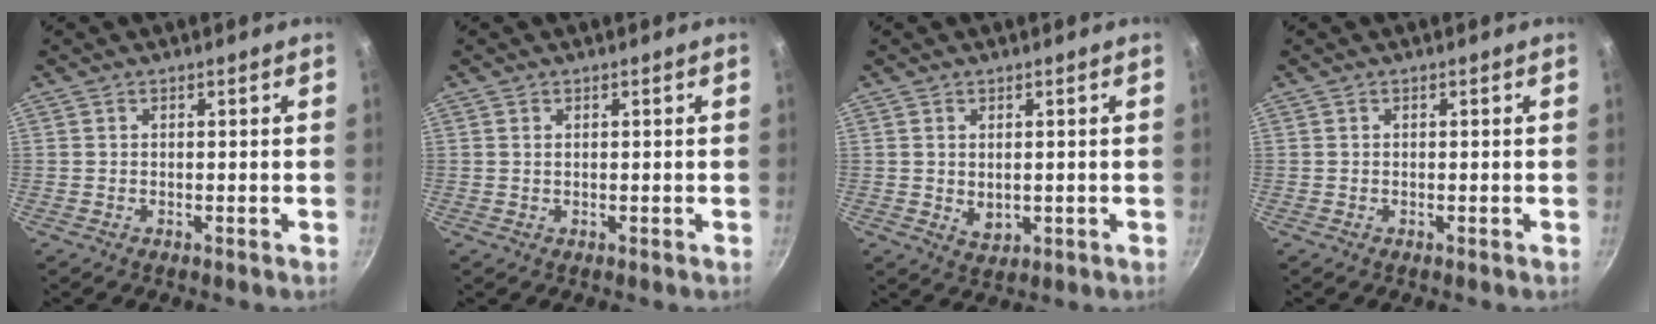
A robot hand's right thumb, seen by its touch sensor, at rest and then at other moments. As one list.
[{"total": 0.6, "force": [0.2, 0.4, 0.5], "torque": [-0.008, 0.001, 0.004]}, {"total": 3.3, "force": [0.3, 2.3, 2.3], "torque": [-0.036, -0.009, 0.011]}, {"total": 0.0}]